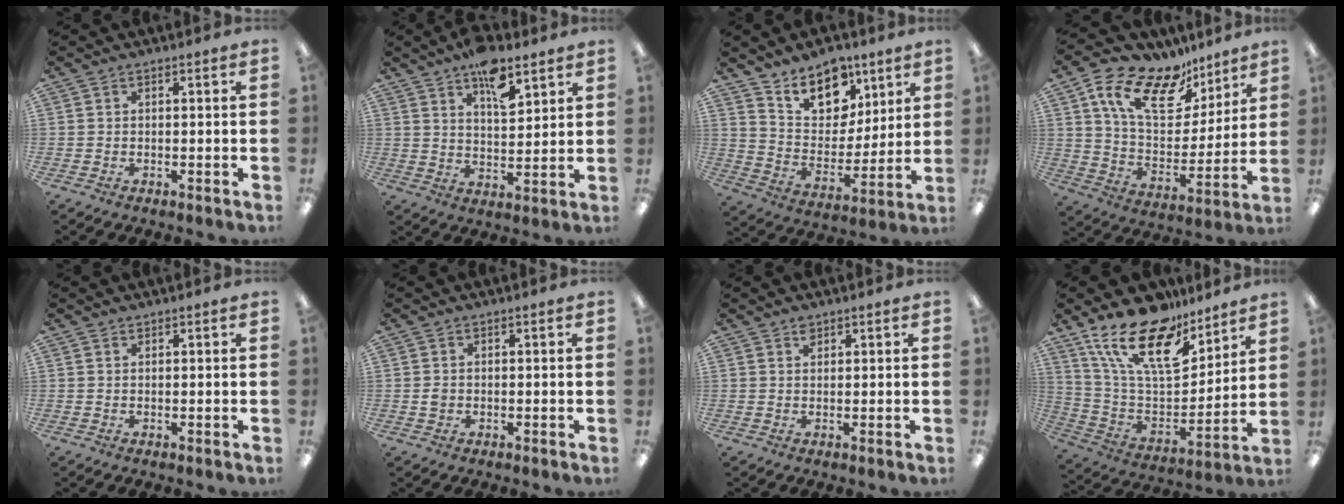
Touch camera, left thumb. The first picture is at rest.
{"total": 10.0, "force": [6.7, 4.5, 5.9], "torque": [-0.078, -0.037, 0.113]}
{"total": 13.6, "force": [9.9, 8.0, 4.7], "torque": [-0.070, -0.068, 0.187]}
{"total": 19.0, "force": [12.4, 9.7, 10.6], "torque": [-0.203, -0.063, 0.225]}
{"total": 0.5, "force": [0.5, 0.2, 0.1], "torque": [-0.002, 0.000, 0.009]}
{"total": 1.2, "force": [0.0, 1.1, 0.5], "torque": [-0.010, 0.005, -0.002]}
{"total": 1.7, "force": [1.3, 0.9, 0.6], "torque": [-0.005, -0.004, 0.023]}
{"total": 21.0, "force": [14.7, 8.8, 12.0], "torque": [-0.237, -0.095, 0.264]}